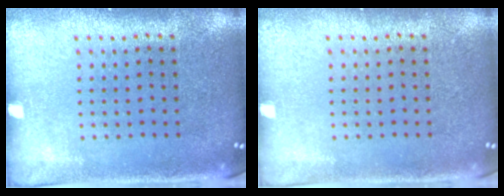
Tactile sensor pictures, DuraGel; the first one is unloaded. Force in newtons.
{"total": 0.0}